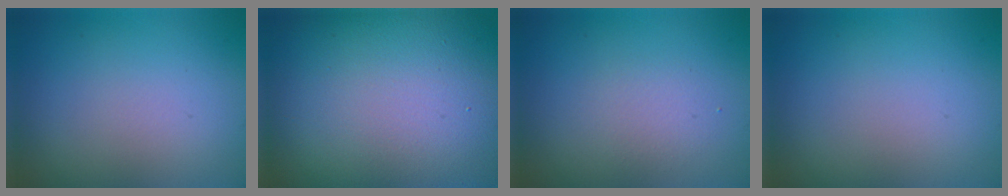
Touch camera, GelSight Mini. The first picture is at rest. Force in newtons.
{"total": 21.1, "press": 21.1, "slide": 0.8}
{"total": 1.5, "press": 1.5, "slide": 0.1}
{"total": 0.0}